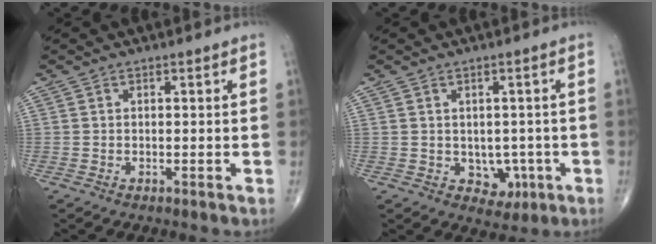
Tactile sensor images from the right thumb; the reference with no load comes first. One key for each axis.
{"total": 4.8, "fx": -0.9, "fy": 3.9, "fz": 2.7, "tx": -0.005, "ty": 0.002, "tz": -0.004}